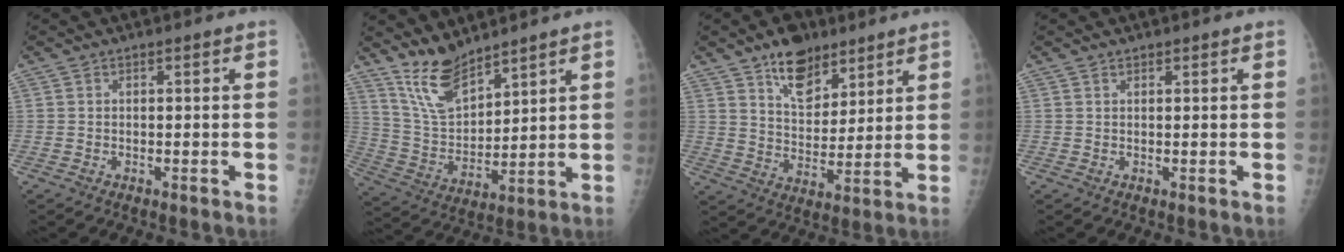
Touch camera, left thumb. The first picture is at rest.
{"total": 10.0, "force": [8.5, 3.3, 4.0], "torque": [-0.063, -0.060, 0.183]}
{"total": 11.5, "force": [7.7, 6.2, 5.9], "torque": [-0.063, -0.049, 0.132]}
{"total": 0.6, "force": [0.5, 0.3, 0.1], "torque": [-0.002, -0.003, 0.008]}